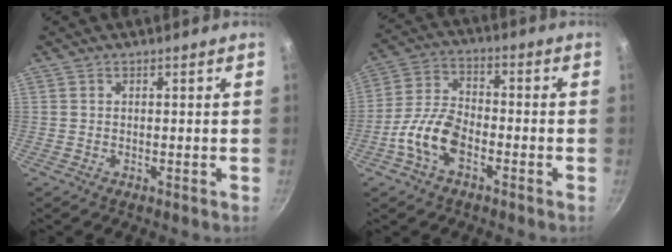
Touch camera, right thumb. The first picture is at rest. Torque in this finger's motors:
{"motor_torque": [2.43, 2.20, 1.52, -1.25, 0.23]}